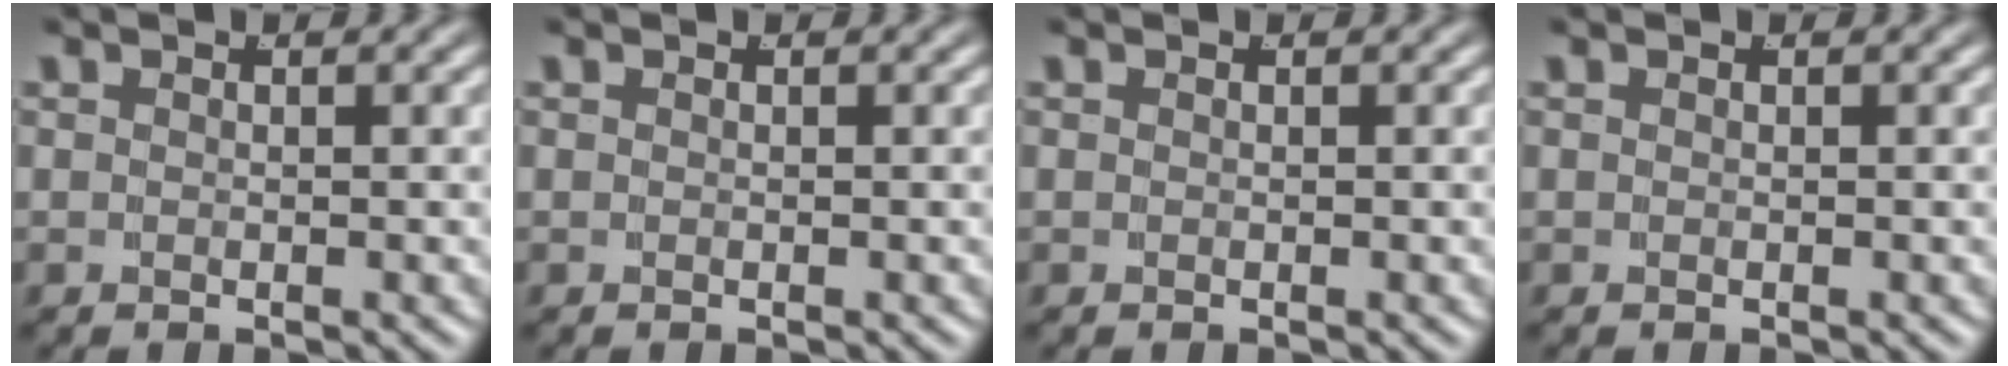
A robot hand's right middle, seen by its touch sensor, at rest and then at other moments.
{"total": 0.0}
{"total": 0.0}
{"total": 0.0}